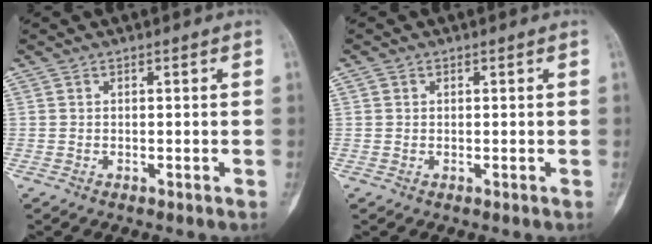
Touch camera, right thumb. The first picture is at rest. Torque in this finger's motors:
{"motor_torque": [-0.32, 0.69, -0.02, 0.02, 0.04]}